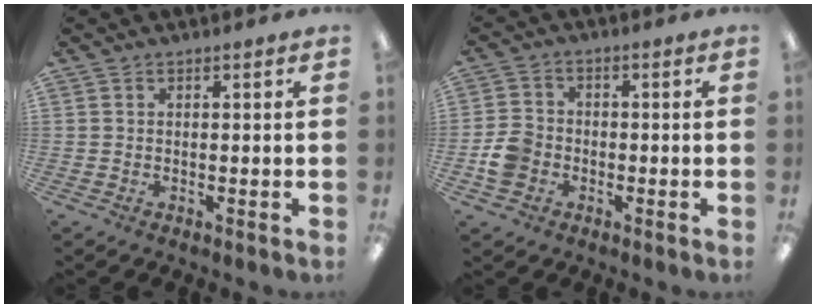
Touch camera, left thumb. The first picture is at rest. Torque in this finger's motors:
{"motor_torque": [-0.27, 0.53, 0.21, -0.40, 0.04]}